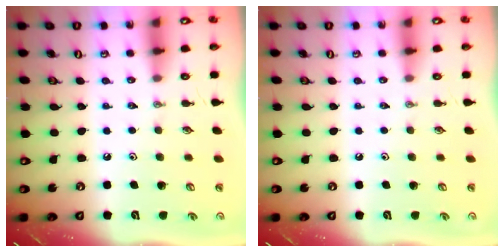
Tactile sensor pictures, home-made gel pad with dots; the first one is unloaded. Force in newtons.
{"total": 0.0}